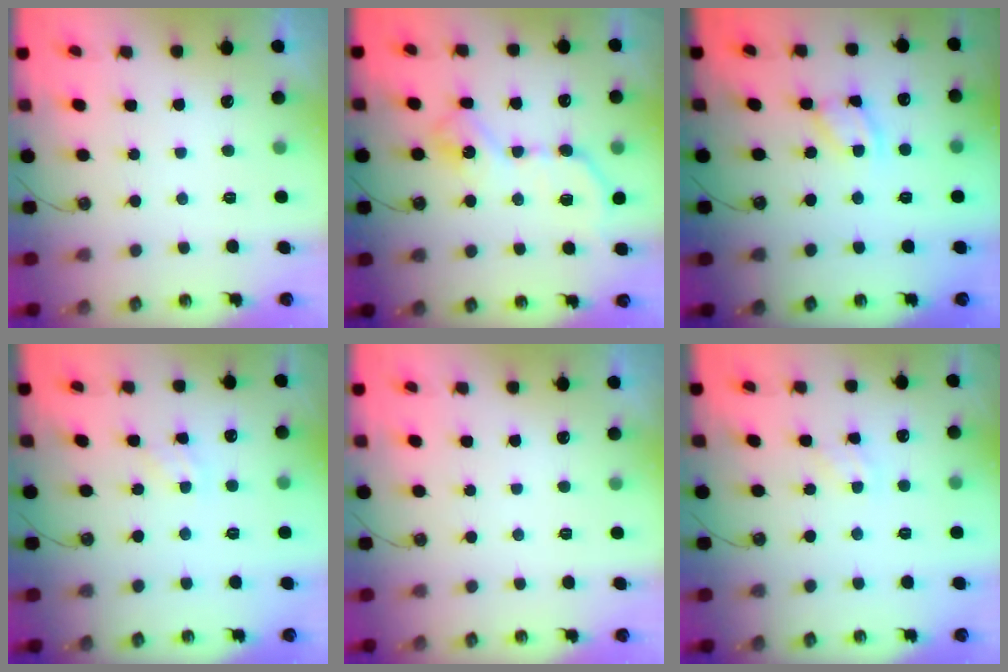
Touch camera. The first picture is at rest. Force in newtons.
{"total": 11.9, "press": 11.8, "slide": 0.2}
{"total": 7.2, "press": 7.2, "slide": 0.5}
{"total": 1.7, "press": 1.7, "slide": 0.3}
{"total": 0.0}
{"total": 1.7, "press": 1.7, "slide": 0.3}